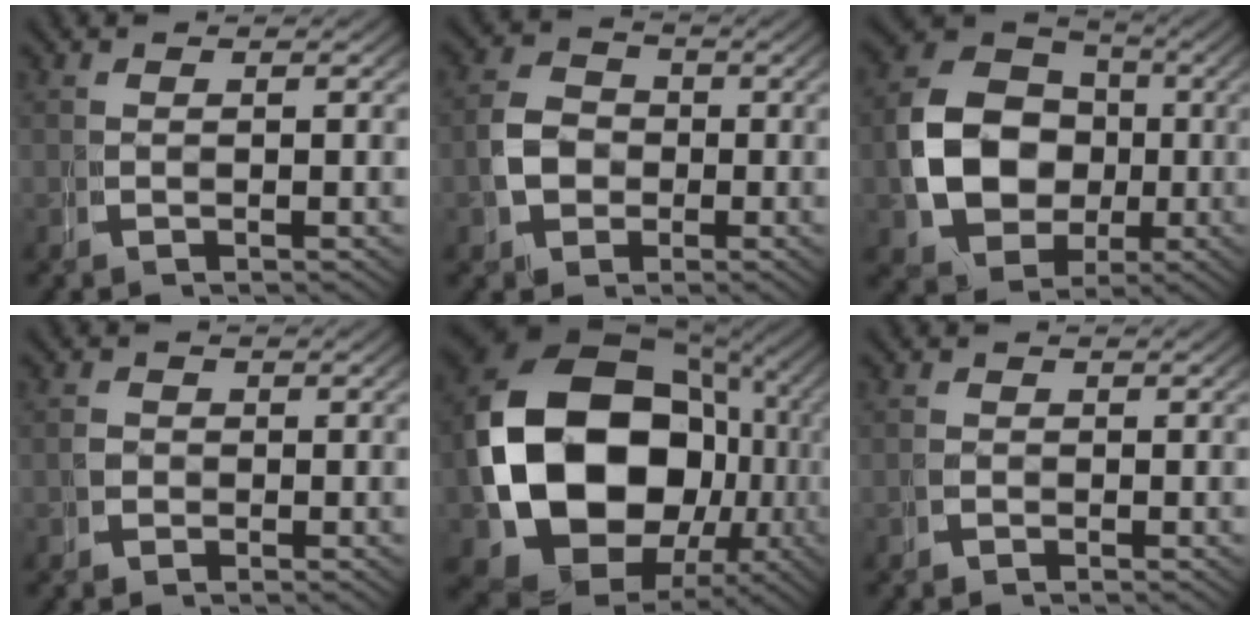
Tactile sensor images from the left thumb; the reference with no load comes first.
{"total": 3.5, "force": [-0.6, 3.4, 0.8], "torque": [-0.021, -0.013, -0.007]}
{"total": 11.4, "force": [-0.6, 9.9, 5.6], "torque": [-0.123, -0.034, 0.000]}
{"total": 1.2, "force": [-0.4, 0.8, -0.9], "torque": [0.011, -0.008, -0.006]}
{"total": 22.3, "force": [-0.9, 16.8, 14.6], "torque": [-0.314, -0.092, 0.023]}
{"total": 0.6, "force": [-0.4, 0.1, -0.5], "torque": [0.009, -0.001, -0.007]}